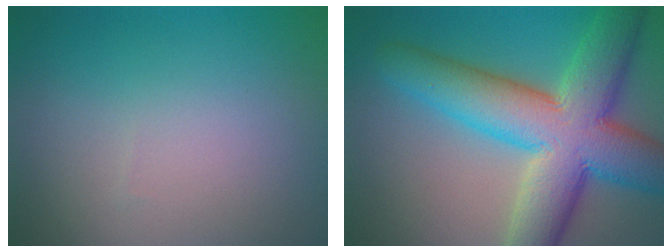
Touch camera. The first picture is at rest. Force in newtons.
{"total": 12.0, "press": 12.0, "slide": 0.5}